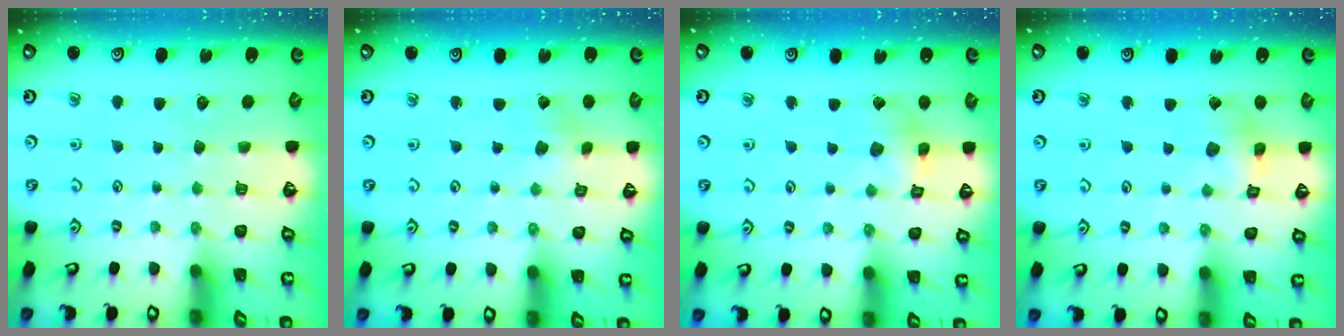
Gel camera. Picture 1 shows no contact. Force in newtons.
{"total": 0.8, "press": 0.8, "slide": 0.1}
{"total": 4.8, "press": 4.8, "slide": 0.4}
{"total": 4.8, "press": 4.8, "slide": 0.4}